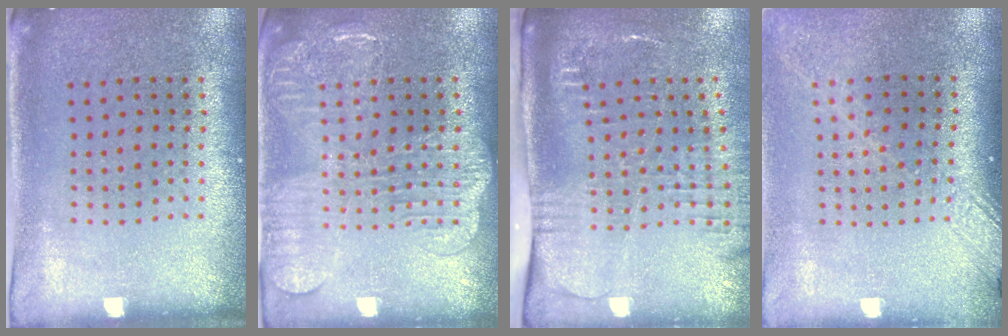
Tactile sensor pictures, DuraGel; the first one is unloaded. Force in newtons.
{"total": 2.2, "press": 2.1, "slide": 0.4}
{"total": 2.7, "press": 2.0, "slide": 1.8}
{"total": 2.0, "press": 1.5, "slide": 1.3}